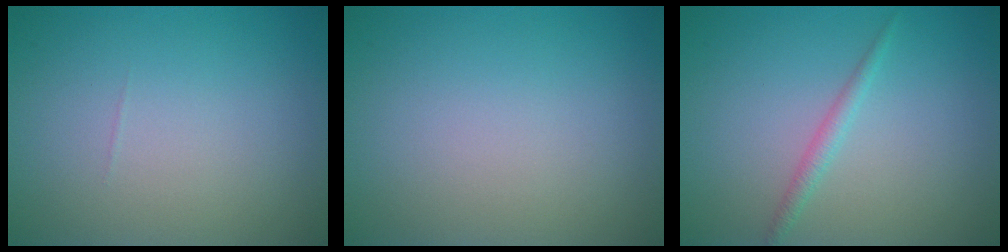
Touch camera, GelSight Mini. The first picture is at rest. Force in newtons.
{"total": 0.0}
{"total": 1.3, "press": 1.3, "slide": 0.0}